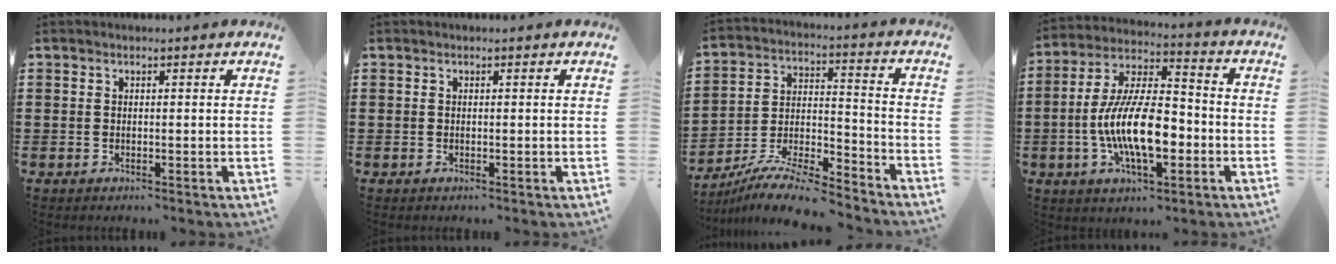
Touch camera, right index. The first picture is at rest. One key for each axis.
{"total": 0.0}
{"total": 9.7, "fx": -9.0, "fy": 0.7, "fz": 3.5, "tx": -0.063, "ty": 0.014, "tz": -0.179}
{"total": 13.9, "fx": -3.8, "fy": 5.9, "fz": 12.0, "tx": -0.260, "ty": -0.003, "tz": -0.071}